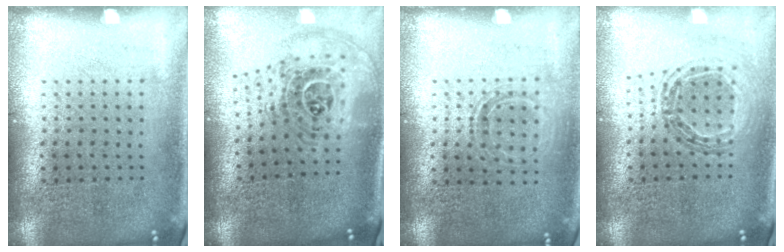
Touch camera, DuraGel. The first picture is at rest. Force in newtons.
{"total": 1.6, "press": 1.4, "slide": 0.8}
{"total": 1.1, "press": 1.0, "slide": 0.4}
{"total": 0.8, "press": 0.8, "slide": 0.1}